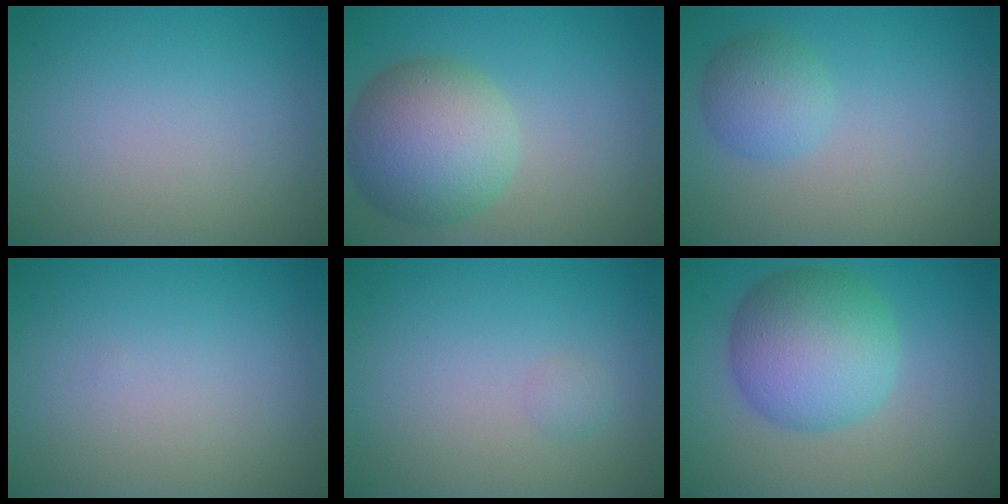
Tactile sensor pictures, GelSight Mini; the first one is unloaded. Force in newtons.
{"total": 7.9, "press": 7.9, "slide": 0.6}
{"total": 2.7, "press": 2.7, "slide": 0.2}
{"total": 0.0}
{"total": 0.7, "press": 0.7, "slide": 0.0}
{"total": 7.8, "press": 7.8, "slide": 0.2}